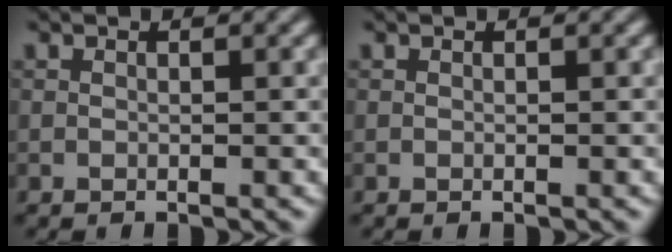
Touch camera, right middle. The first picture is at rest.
{"total": 0.0}